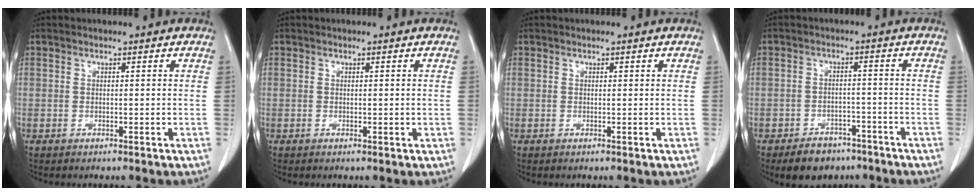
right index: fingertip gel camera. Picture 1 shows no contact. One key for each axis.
{"total": 0.5, "fx": 0.2, "fy": 0.3, "fz": 0.4, "tx": -0.004, "ty": 0.000, "tz": 0.006}
{"total": 0.0}
{"total": 6.5, "fx": -5.0, "fy": 3.7, "fz": 2.0, "tx": -0.032, "ty": 0.004, "tz": -0.074}